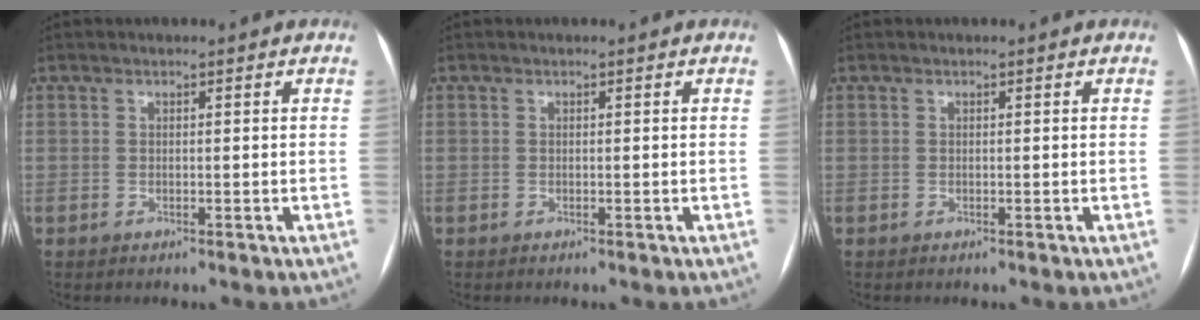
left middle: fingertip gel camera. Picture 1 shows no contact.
{"total": 0.0}
{"total": 0.0}